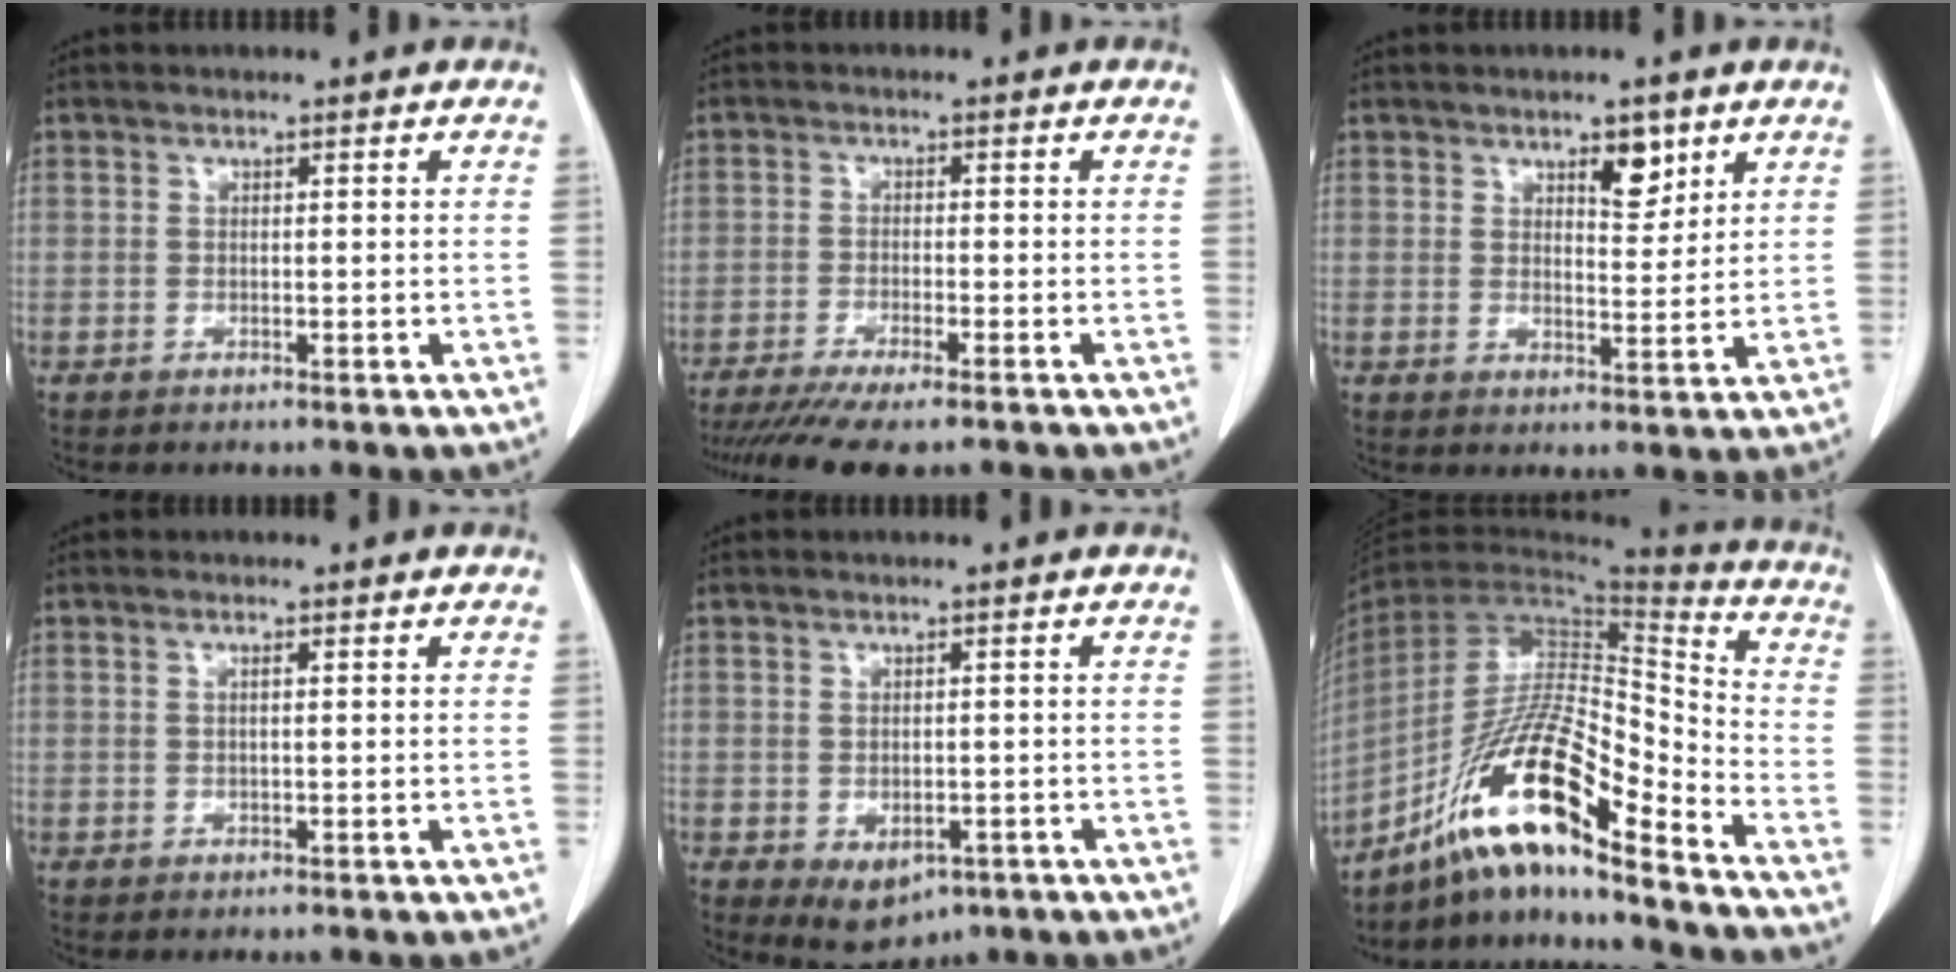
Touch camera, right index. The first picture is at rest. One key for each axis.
{"total": 11.1, "fx": -9.1, "fy": 0.8, "fz": 6.2, "tx": -0.086, "ty": -0.019, "tz": -0.141}
{"total": 4.4, "fx": 2.7, "fy": 1.8, "fz": 3.0, "tx": -0.040, "ty": -0.006, "tz": 0.041}
{"total": 0.9, "fx": 0.2, "fy": 0.1, "fz": 0.9, "tx": -0.017, "ty": 0.002, "tz": 0.003}
{"total": 5.0, "fx": -2.2, "fy": 3.3, "fz": 3.1, "tx": -0.046, "ty": -0.005, "tz": -0.018}
{"total": 17.2, "fx": -11.8, "fy": 2.0, "fz": 12.3, "tx": -0.230, "ty": 0.009, "tz": -0.212}